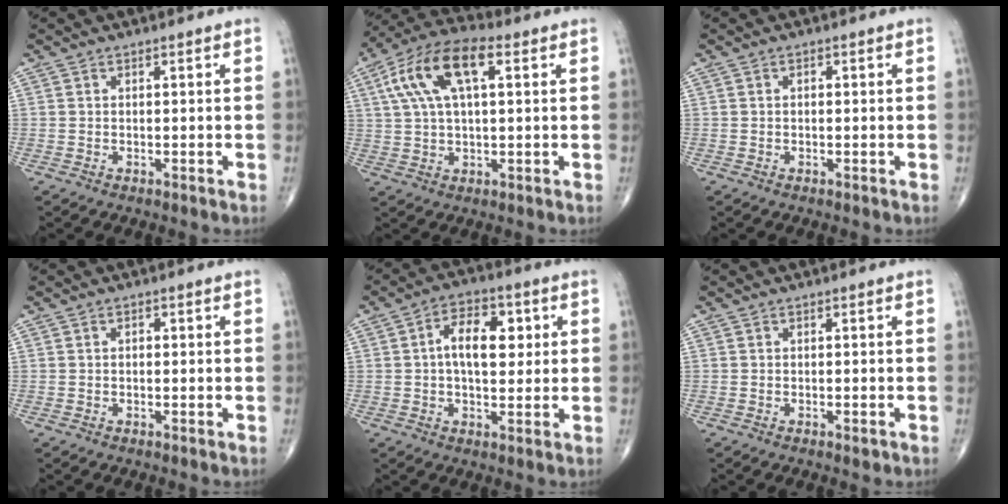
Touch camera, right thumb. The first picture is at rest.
{"total": 13.8, "force": [4.3, 6.1, 11.6], "torque": [-0.232, 0.027, 0.074]}
{"total": 0.5, "force": [0.0, 0.4, 0.4], "torque": [-0.007, 0.001, 0.000]}
{"total": 0.7, "force": [0.0, 0.5, 0.5], "torque": [-0.006, 0.002, -0.001]}
{"total": 9.7, "force": [1.6, 5.5, 7.8], "torque": [-0.106, 0.010, 0.021]}
{"total": 1.0, "force": [-0.5, 0.4, 0.8], "torque": [-0.012, -0.003, -0.006]}